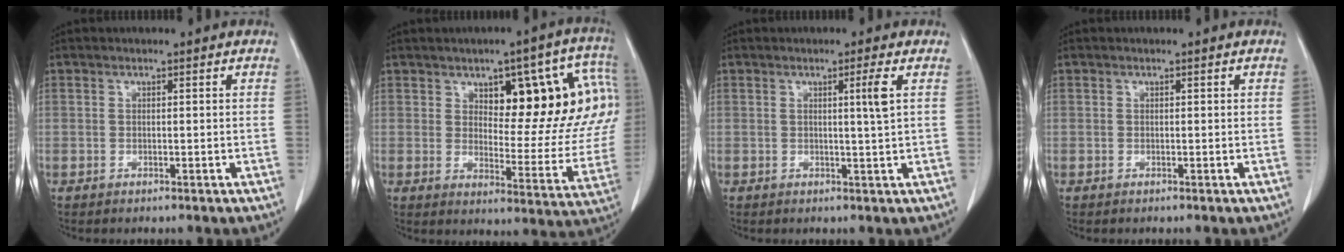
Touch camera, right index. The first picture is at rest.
{"total": 18.8, "force": [6.5, 7.1, 16.1], "torque": [-0.195, 0.019, 0.090]}
{"total": 2.5, "force": [0.7, -0.9, 2.3], "torque": [-0.040, -0.007, 0.013]}
{"total": 0.0}